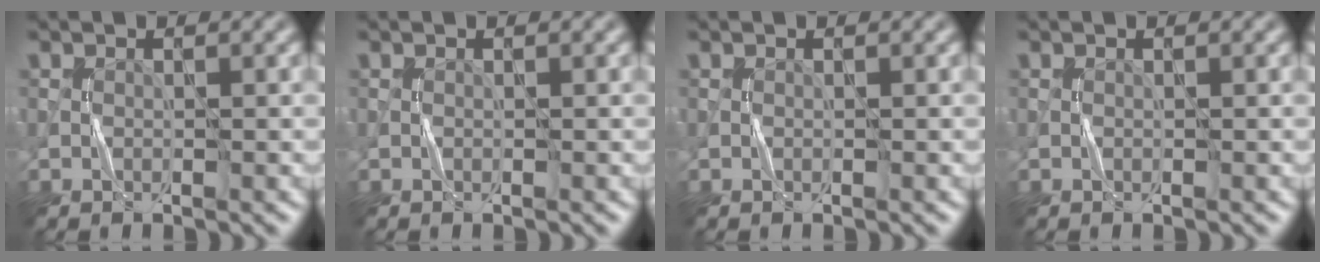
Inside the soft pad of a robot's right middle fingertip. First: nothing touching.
{"total": 0.0}
{"total": 0.0}
{"total": 0.0}